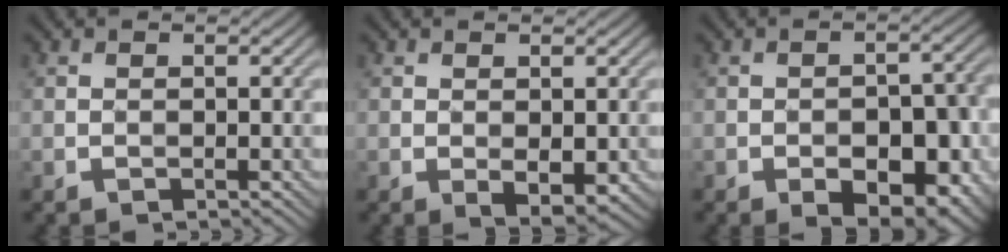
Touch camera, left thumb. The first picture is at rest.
{"total": 2.6, "force": [-0.4, 1.2, 2.2], "torque": [-0.040, -0.007, -0.002]}
{"total": 10.2, "force": [-4.9, 5.2, 7.2], "torque": [-0.088, 0.004, -0.059]}